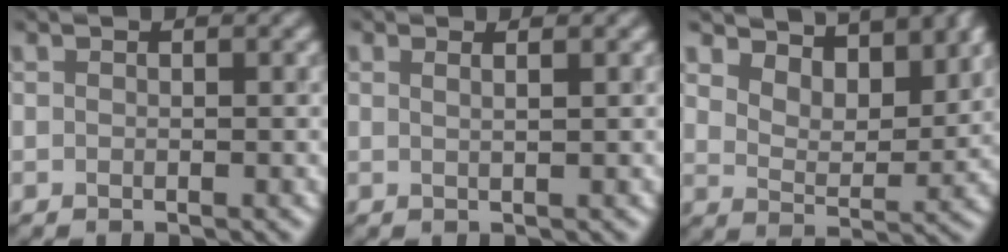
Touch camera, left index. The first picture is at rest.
{"total": 1.2, "force": [0.8, 0.3, 0.8], "torque": [-0.004, 0.015, 0.010]}
{"total": 7.0, "force": [6.4, 1.4, 2.5], "torque": [-0.062, -0.009, 0.115]}